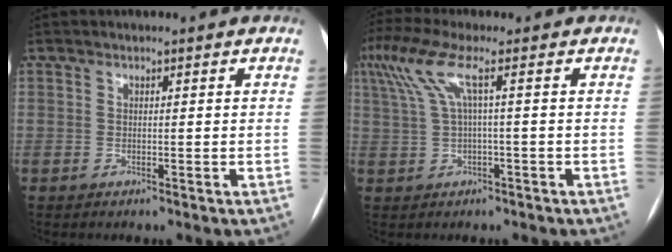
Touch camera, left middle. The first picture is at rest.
{"total": 6.1, "force": [2.1, -0.2, 5.8], "torque": [-0.138, 0.034, 0.051]}